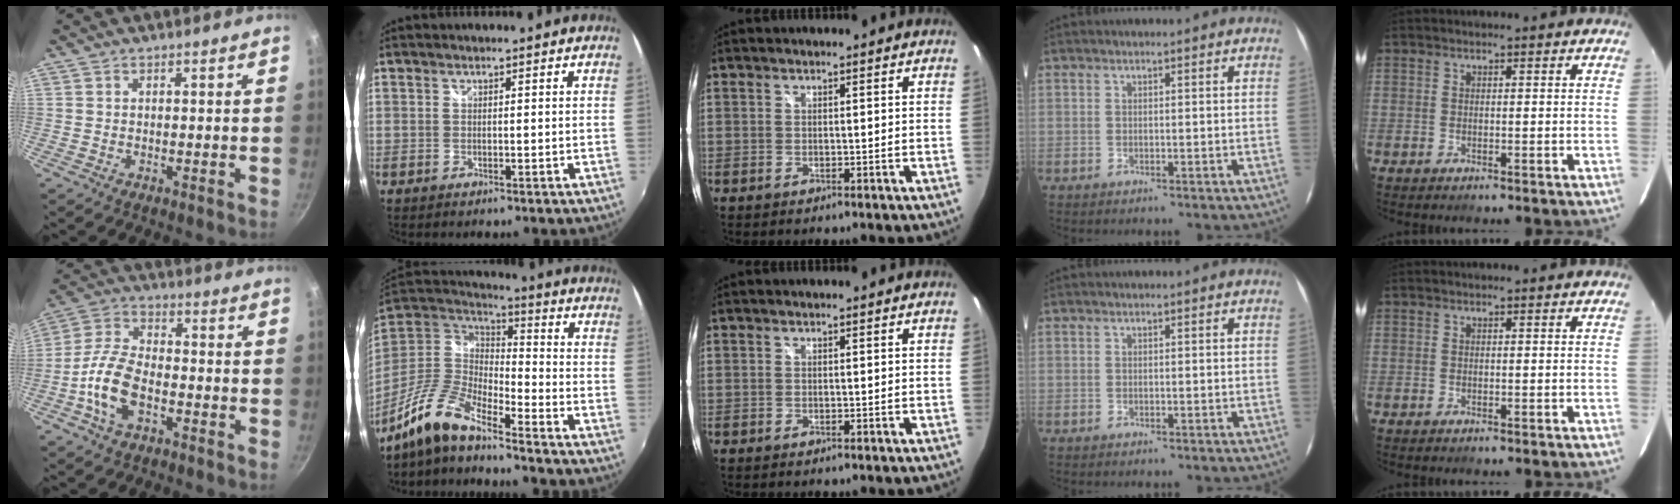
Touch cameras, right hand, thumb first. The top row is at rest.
{"thumb": {"total": 11.4, "force": [-4.1, 6.1, 8.8], "torque": [-0.172, 0.033, -0.090]}, "index": {"total": 12.8, "force": [-9.9, 3.0, 7.6], "torque": [-0.162, -0.004, -0.201]}}